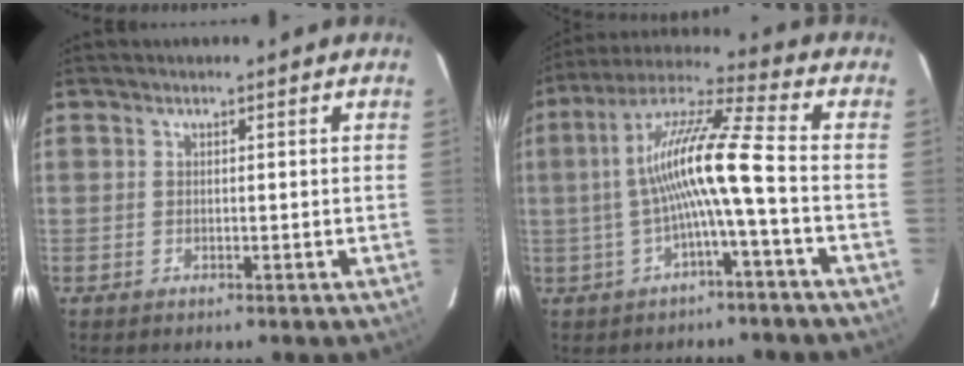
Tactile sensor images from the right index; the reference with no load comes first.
{"total": 12.1, "force": [-2.1, -0.3, 11.9], "torque": [-0.234, 0.016, -0.036]}